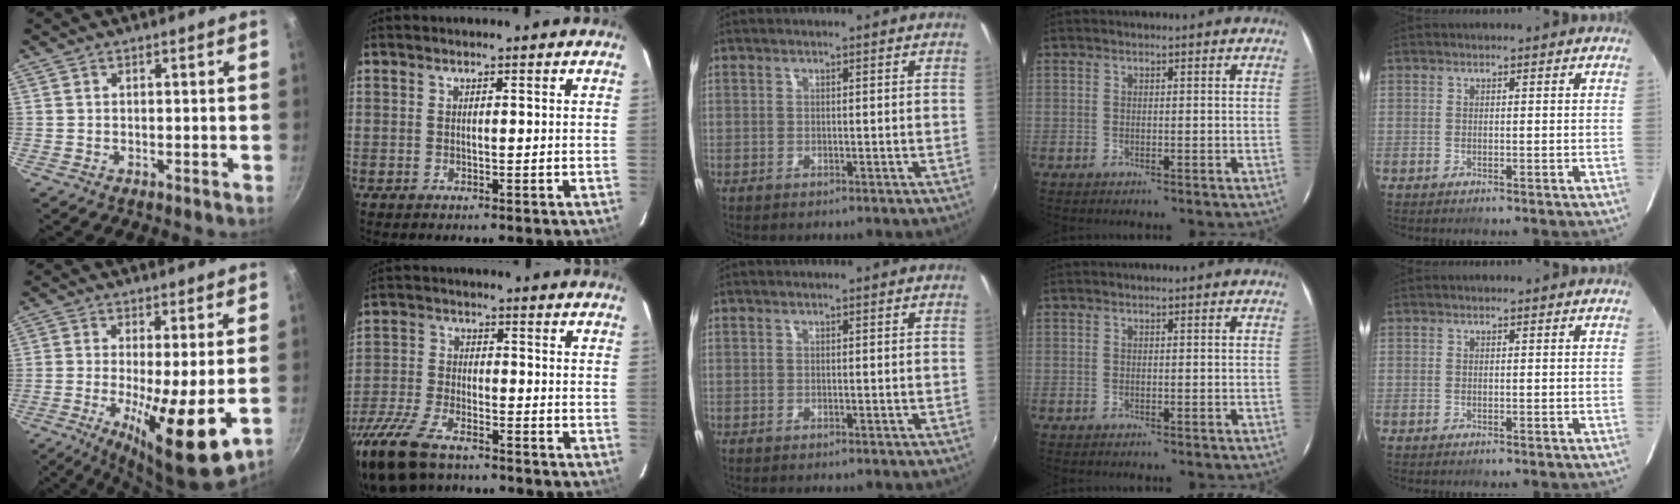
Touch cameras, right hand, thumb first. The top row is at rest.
{"thumb": {"total": 13.5, "force": [-2.5, 2.8, 13.0], "torque": [-0.224, -0.017, -0.036]}, "index": {"total": 16.4, "force": [-11.9, 6.7, 9.0], "torque": [-0.221, -0.033, -0.233]}}